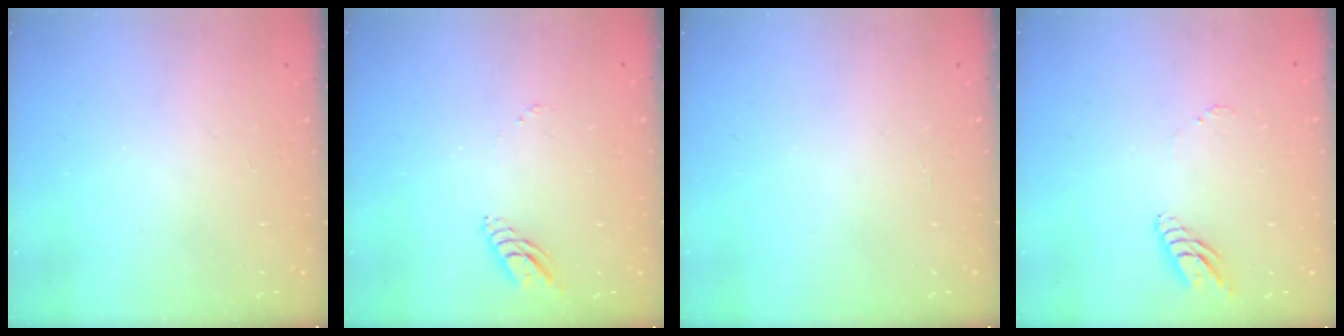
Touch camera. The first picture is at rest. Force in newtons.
{"total": 5.8, "press": 5.8, "slide": 0.4}
{"total": 1.8, "press": 1.8, "slide": 0.2}
{"total": 8.7, "press": 8.6, "slide": 1.1}